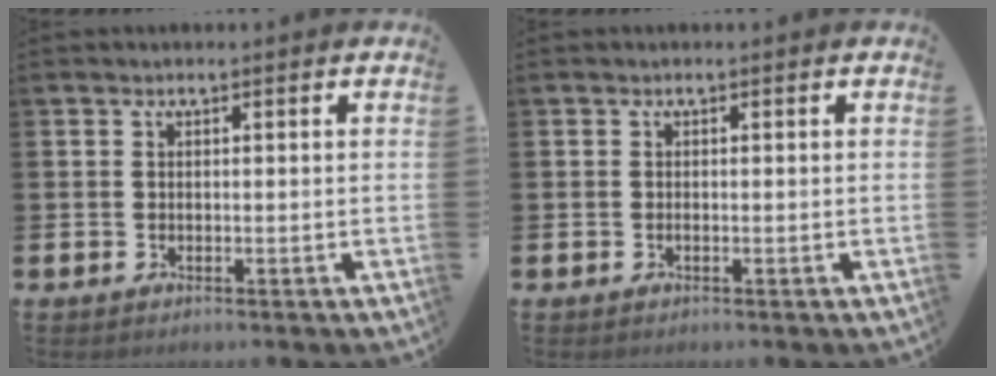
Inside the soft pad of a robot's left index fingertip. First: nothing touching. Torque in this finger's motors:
{"motor_torque": [0.17, 0.04, -0.03, 0.02]}